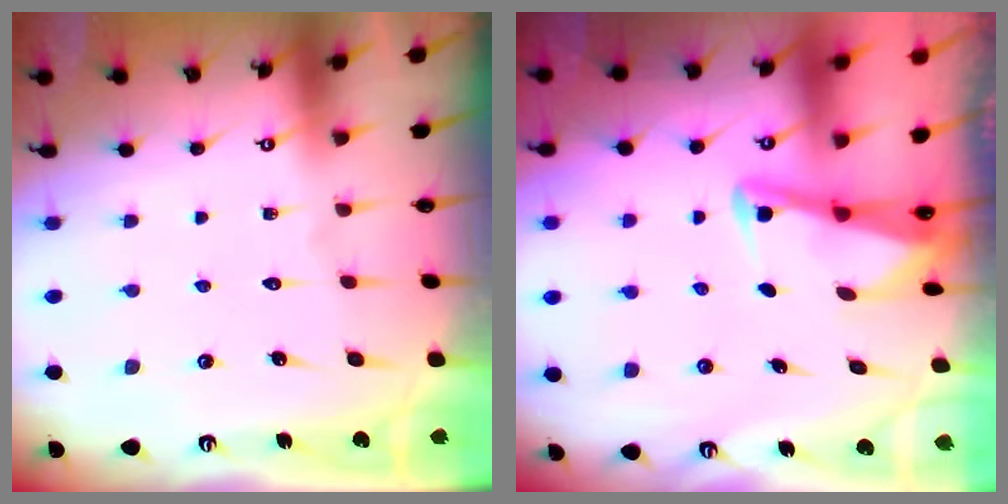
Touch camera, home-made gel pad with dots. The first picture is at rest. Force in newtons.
{"total": 3.0, "press": 3.0, "slide": 0.4}